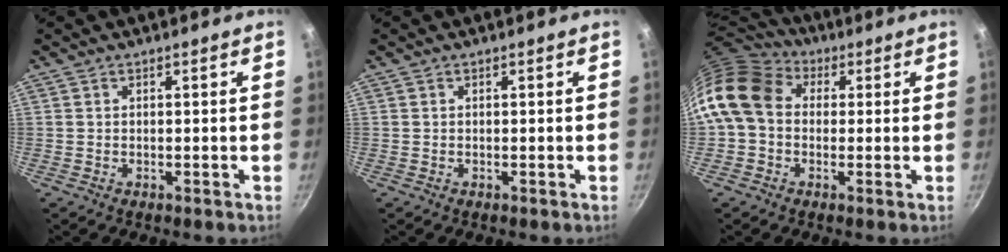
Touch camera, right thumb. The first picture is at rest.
{"total": 0.0}
{"total": 13.9, "force": [1.8, 11.0, 8.4], "torque": [-0.145, 0.027, 0.012]}